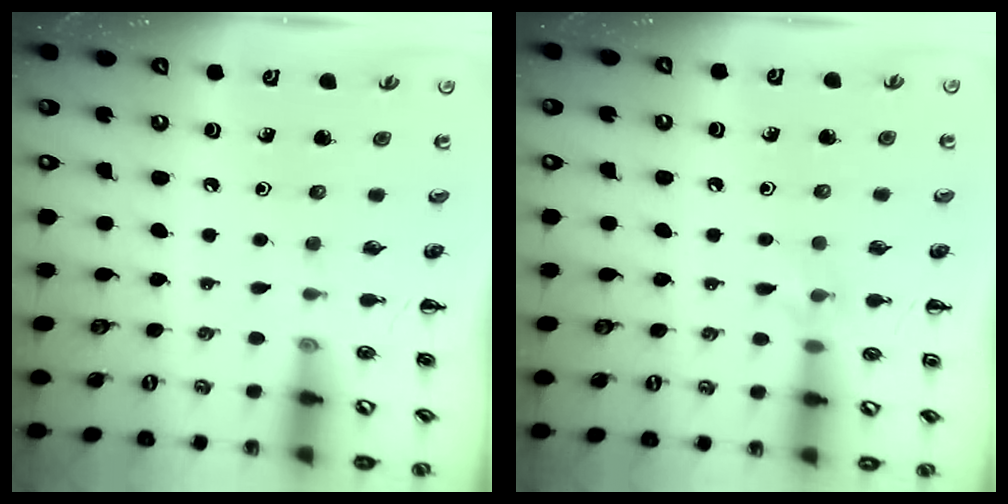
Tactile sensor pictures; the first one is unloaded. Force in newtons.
{"total": 6.2, "press": 6.1, "slide": 1.3}